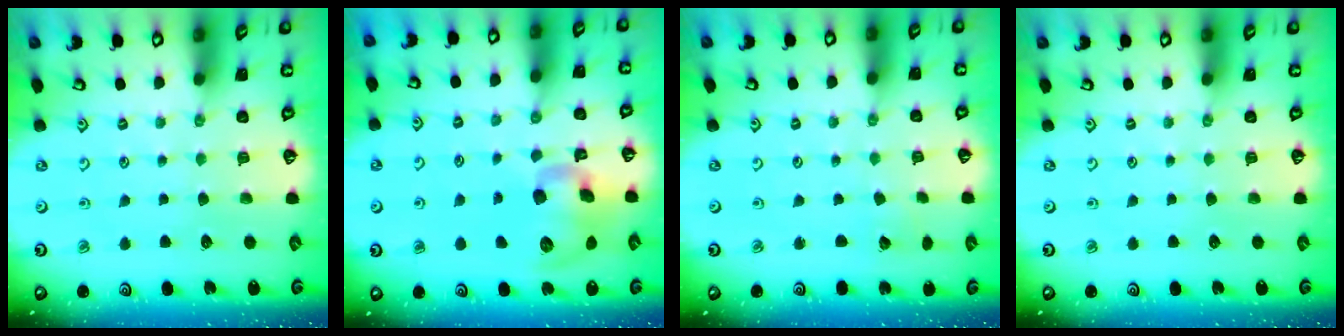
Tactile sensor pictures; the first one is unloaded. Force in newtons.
{"total": 12.7, "press": 12.5, "slide": 2.2}
{"total": 1.9, "press": 1.9, "slide": 0.2}
{"total": 0.0}